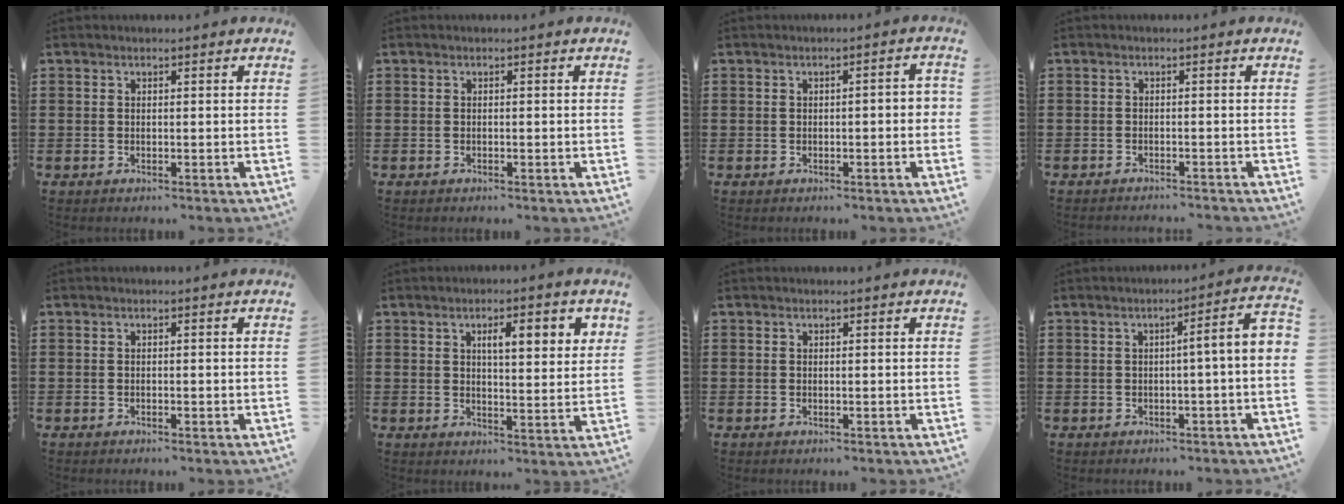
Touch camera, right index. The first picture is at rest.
{"total": 0.0}
{"total": 1.7, "force": [-0.5, 0.5, 1.5], "torque": [-0.027, -0.001, -0.011]}
{"total": 1.0, "force": [-1.0, -0.1, 0.1], "torque": [-0.004, 0.002, -0.020]}
{"total": 0.0}
{"total": 5.5, "force": [2.1, 1.6, 4.8], "torque": [-0.074, -0.002, 0.027]}
{"total": 0.0}
{"total": 4.1, "force": [-0.8, -0.1, 4.0], "torque": [-0.071, -0.004, -0.017]}